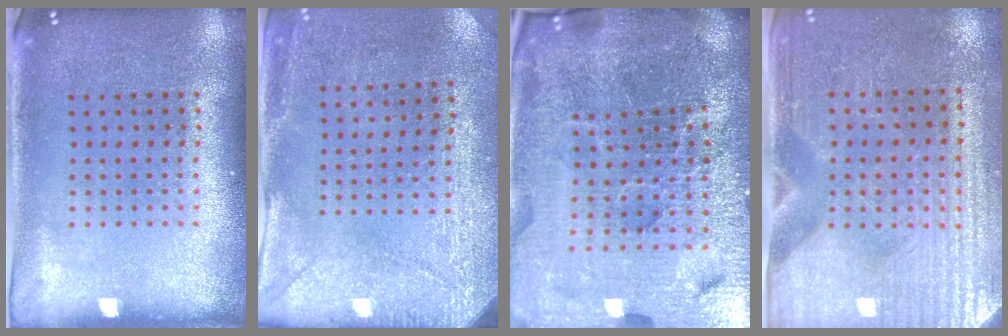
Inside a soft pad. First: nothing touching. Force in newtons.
{"total": 2.9, "press": 2.3, "slide": 1.8}
{"total": 6.6, "press": 5.8, "slide": 3.2}
{"total": 3.6, "press": 3.3, "slide": 1.3}